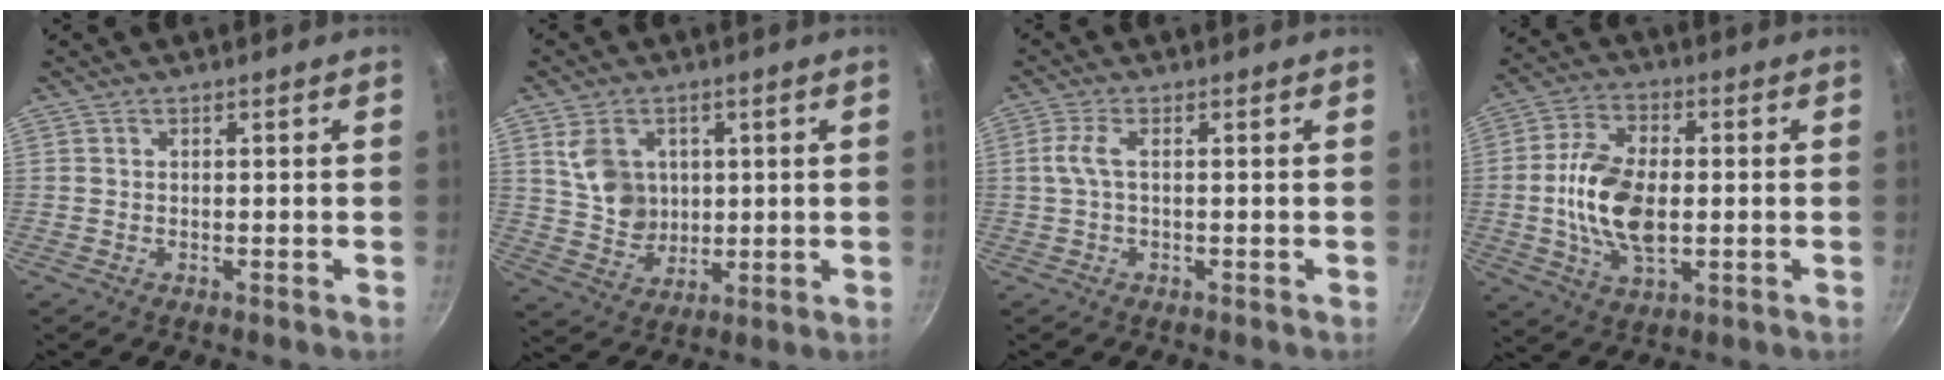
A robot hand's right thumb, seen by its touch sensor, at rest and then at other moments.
{"total": 8.8, "force": [2.8, 6.9, 4.6], "torque": [-0.053, -0.013, 0.063]}
{"total": 3.0, "force": [0.2, 1.0, 2.8], "torque": [-0.078, 0.007, 0.002]}
{"total": 14.1, "force": [-0.7, 7.7, 11.7], "torque": [-0.221, 0.005, -0.012]}